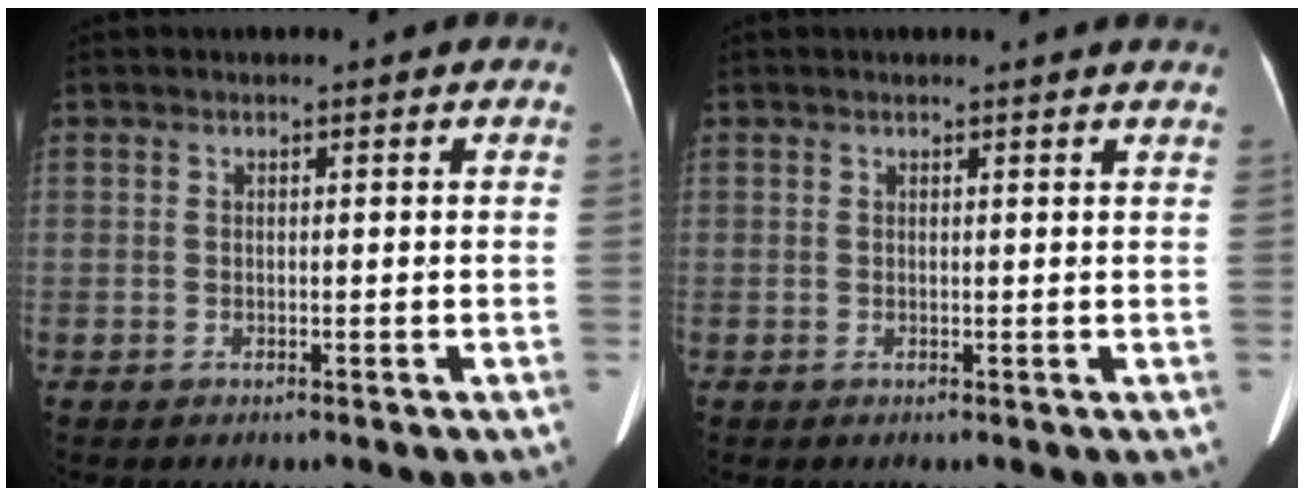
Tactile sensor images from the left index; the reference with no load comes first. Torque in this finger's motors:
{"motor_torque": [0.04, -0.07, -0.12, 0.01]}